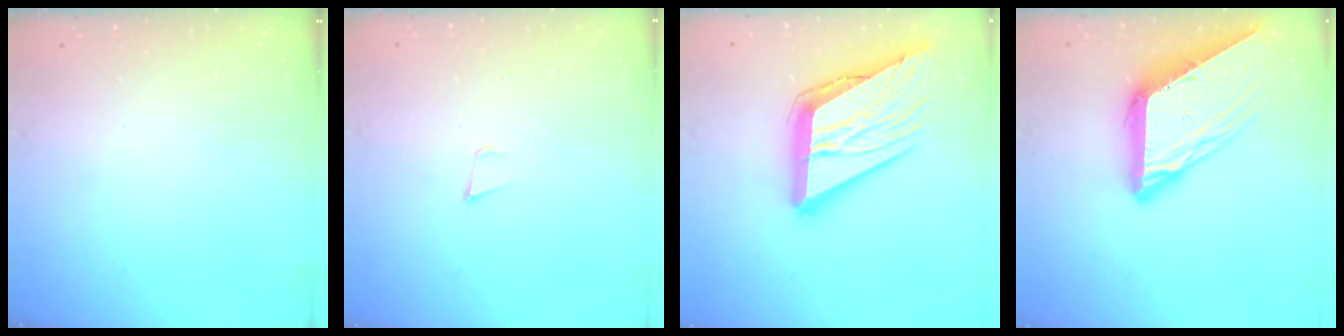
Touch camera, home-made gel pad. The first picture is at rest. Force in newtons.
{"total": 3.6, "press": 2.4, "slide": 2.6}
{"total": 24.2, "press": 24.1, "slide": 2.8}
{"total": 14.2, "press": 14.1, "slide": 1.5}